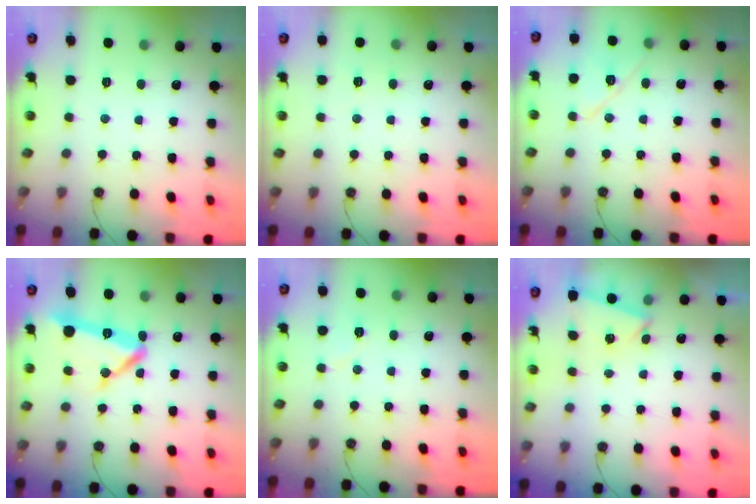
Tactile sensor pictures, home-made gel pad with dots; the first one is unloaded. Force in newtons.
{"total": 2.7, "press": 2.7, "slide": 0.5}
{"total": 10.1, "press": 10.1, "slide": 0.7}
{"total": 11.6, "press": 11.4, "slide": 2.2}
{"total": 4.9, "press": 4.6, "slide": 1.8}
{"total": 2.8, "press": 1.5, "slide": 2.3}